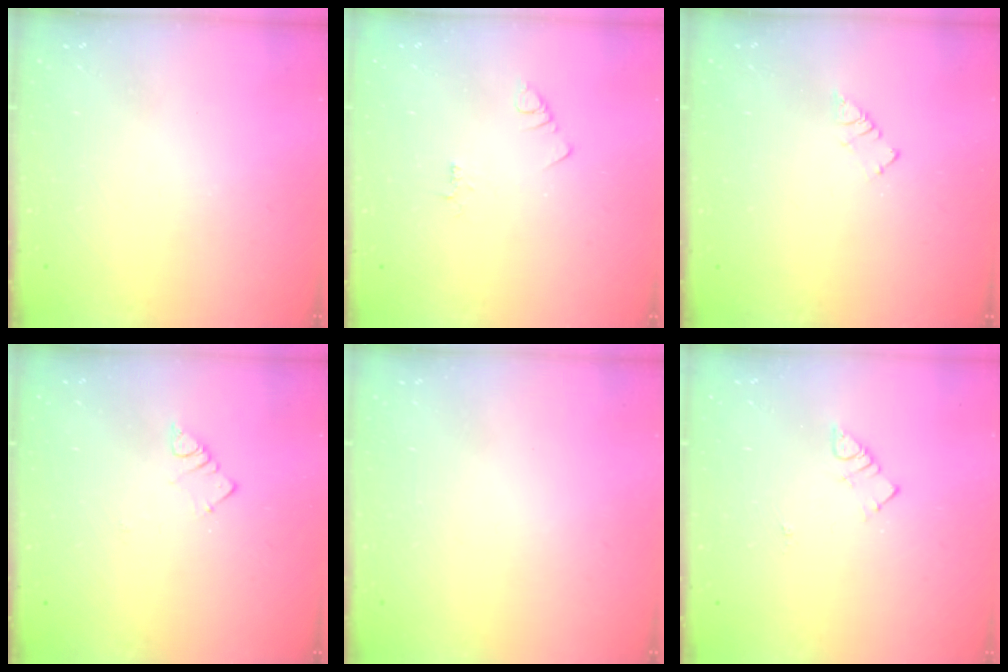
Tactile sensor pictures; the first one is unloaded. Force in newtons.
{"total": 1.9, "press": 1.9, "slide": 0.3}
{"total": 2.9, "press": 2.9, "slide": 0.4}
{"total": 3.2, "press": 3.2, "slide": 0.3}
{"total": 1.7, "press": 1.7, "slide": 0.1}
{"total": 3.9, "press": 3.8, "slide": 0.5}